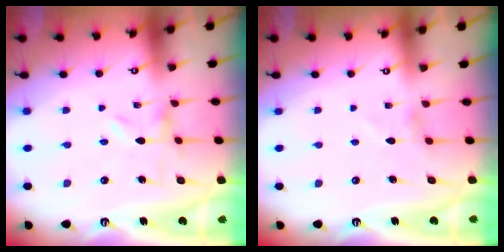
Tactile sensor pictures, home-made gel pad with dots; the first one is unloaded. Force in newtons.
{"total": 2.5, "press": 2.5, "slide": 0.4}